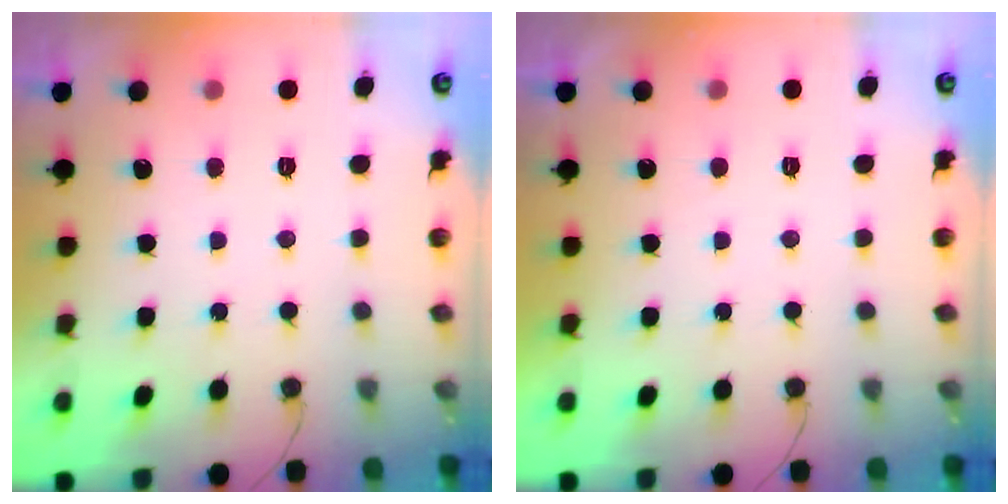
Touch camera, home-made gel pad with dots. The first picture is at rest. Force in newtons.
{"total": 1.7, "press": 1.7, "slide": 0.1}